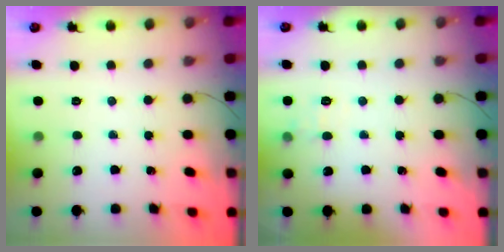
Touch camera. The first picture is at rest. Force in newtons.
{"total": 7.8, "press": 7.6, "slide": 1.7}